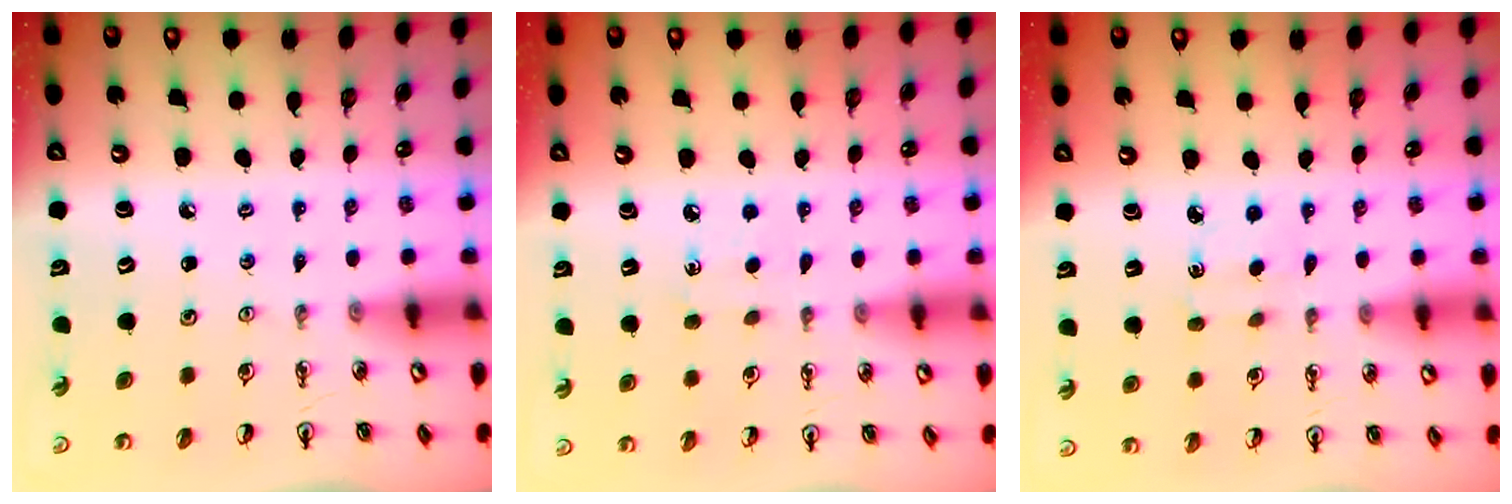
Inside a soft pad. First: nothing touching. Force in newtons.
{"total": 5.4, "press": 5.4, "slide": 0.6}
{"total": 2.3, "press": 2.3, "slide": 0.4}